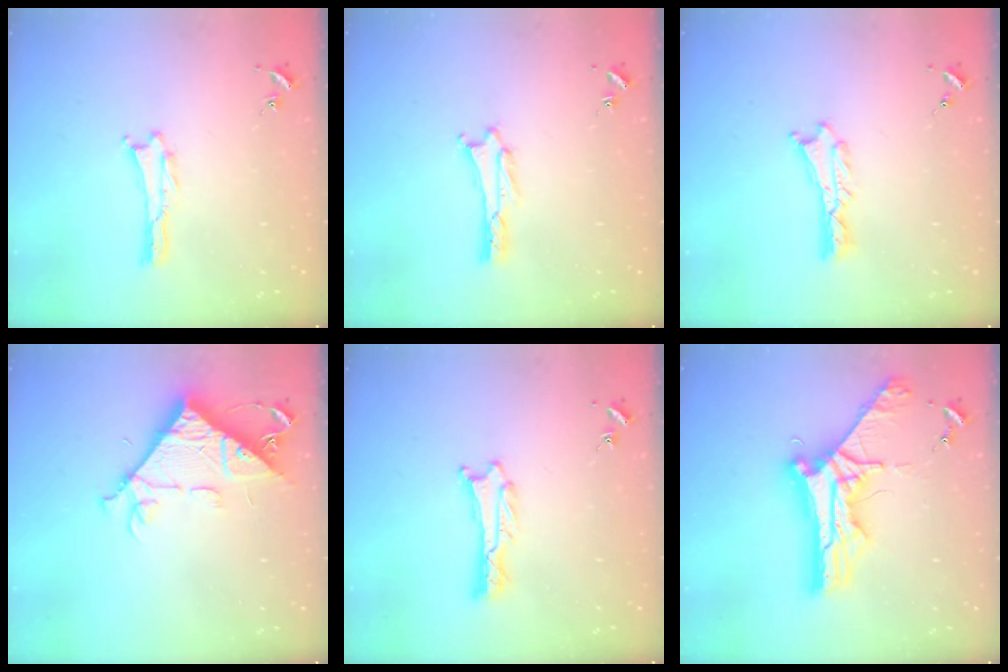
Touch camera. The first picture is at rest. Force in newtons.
{"total": 1.8, "press": 1.8, "slide": 0.2}
{"total": 0.7, "press": 0.6, "slide": 0.2}
{"total": 9.8, "press": 9.7, "slide": 1.2}
{"total": 0.9, "press": 0.8, "slide": 0.1}
{"total": 10.7, "press": 10.7, "slide": 0.9}